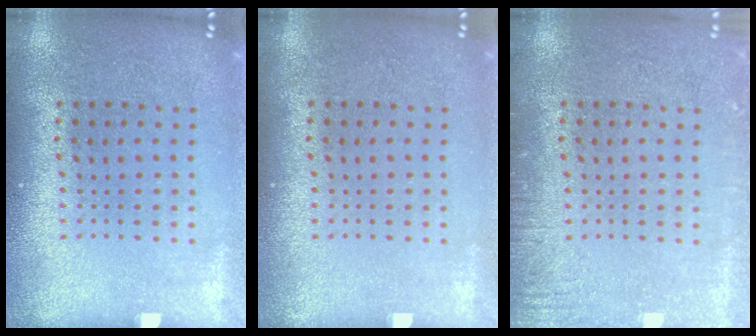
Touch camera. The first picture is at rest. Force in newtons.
{"total": 0.0}
{"total": 2.0, "press": 1.9, "slide": 0.2}